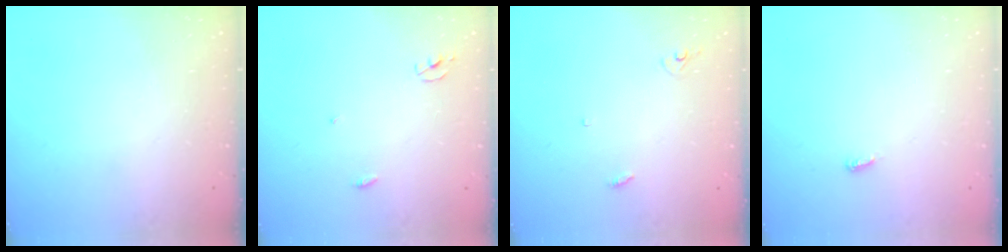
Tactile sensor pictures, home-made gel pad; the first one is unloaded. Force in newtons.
{"total": 2.3, "press": 2.3, "slide": 0.1}
{"total": 2.9, "press": 2.9, "slide": 0.2}
{"total": 2.9, "press": 2.9, "slide": 0.3}